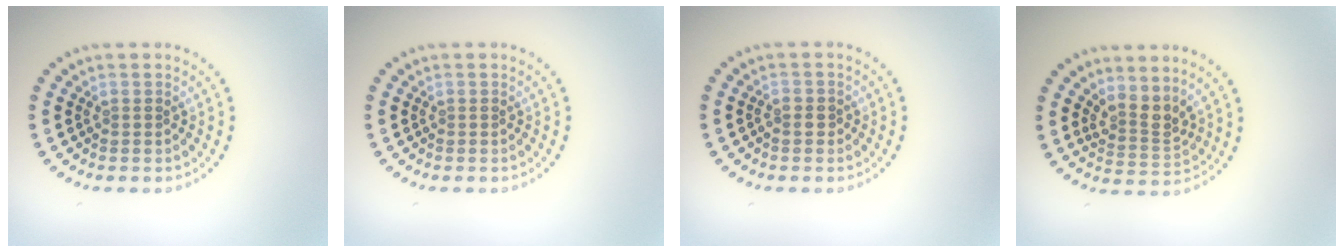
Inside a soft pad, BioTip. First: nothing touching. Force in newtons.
{"total": 0.0}
{"total": 0.9, "press": 0.8, "slide": 0.4}
{"total": 2.8, "press": 2.0, "slide": 2.0}